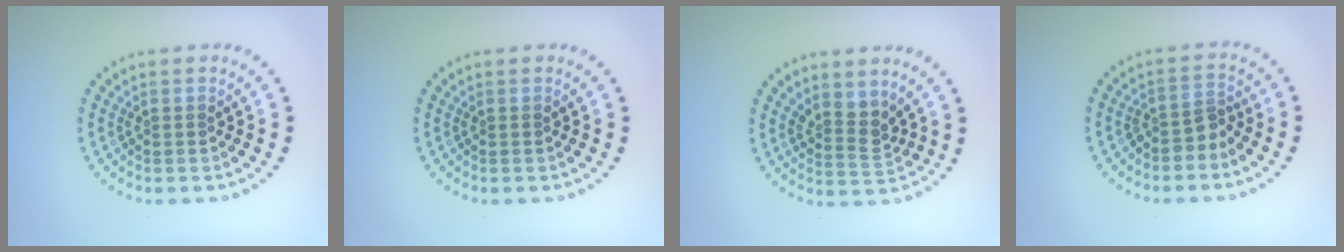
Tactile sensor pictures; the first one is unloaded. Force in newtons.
{"total": 0.0}
{"total": 2.4, "press": 1.8, "slide": 1.6}
{"total": 2.0, "press": 1.4, "slide": 1.4}